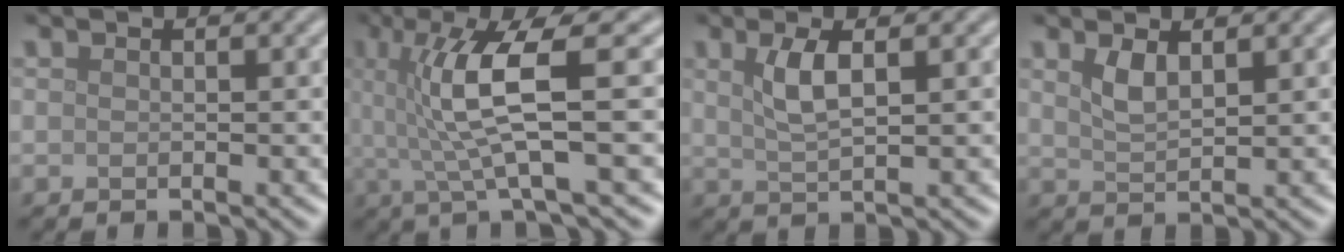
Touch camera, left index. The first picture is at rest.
{"total": 7.0, "force": [0.8, 1.2, 6.8], "torque": [-0.131, 0.007, 0.015]}
{"total": 2.9, "force": [1.1, 0.8, 2.6], "torque": [-0.052, 0.001, 0.021]}
{"total": 2.0, "force": [1.2, 0.7, 1.5], "torque": [-0.033, -0.002, 0.027]}